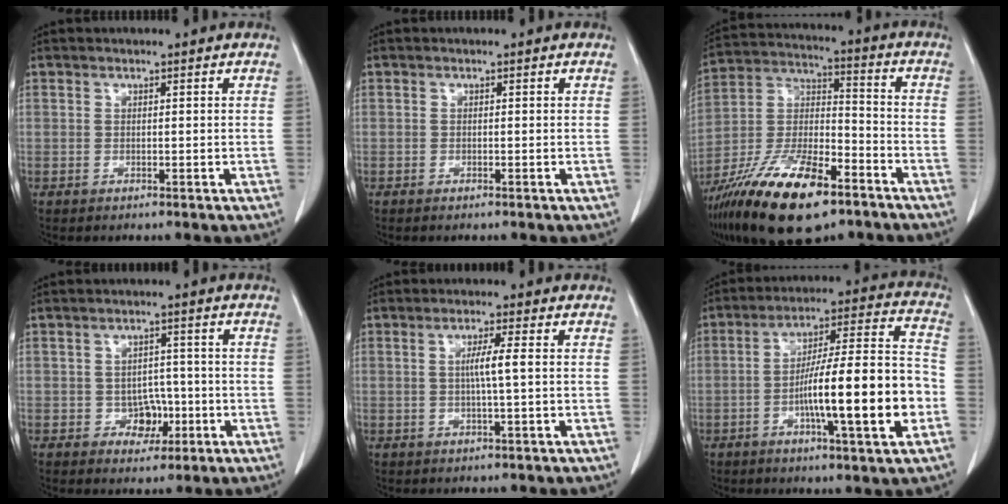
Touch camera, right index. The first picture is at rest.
{"total": 0.6, "force": [-0.5, 0.0, 0.3], "torque": [-0.010, -0.002, -0.008]}
{"total": 20.9, "force": [-13.4, 6.4, 14.6], "torque": [-0.292, -0.013, -0.240]}
{"total": 4.1, "force": [-1.3, 3.2, 2.2], "torque": [-0.021, 0.008, -0.014]}
{"total": 3.4, "force": [0.1, -0.4, 3.4], "torque": [-0.063, -0.001, 0.002]}
{"total": 18.0, "force": [-4.6, 1.3, 17.4], "torque": [-0.279, 0.010, -0.071]}